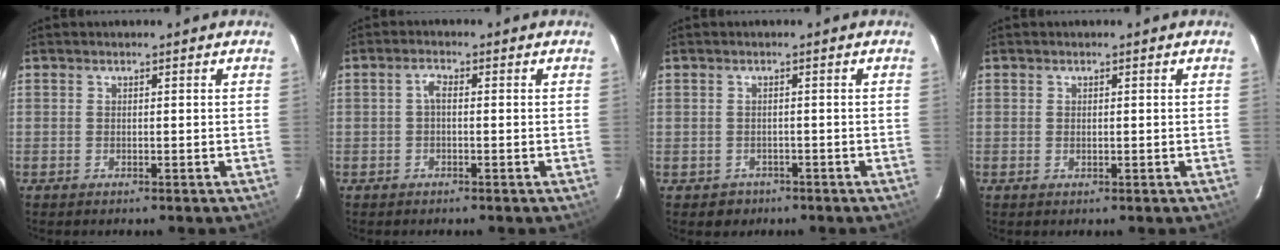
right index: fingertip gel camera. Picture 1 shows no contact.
{"total": 1.7, "force": [-0.2, 0.8, 1.5], "torque": [-0.032, 0.009, -0.006]}
{"total": 2.8, "force": [-1.2, 2.6, 0.1], "torque": [-0.008, 0.006, -0.014]}
{"total": 0.7, "force": [0.1, 0.4, 0.5], "torque": [-0.009, 0.001, 0.003]}